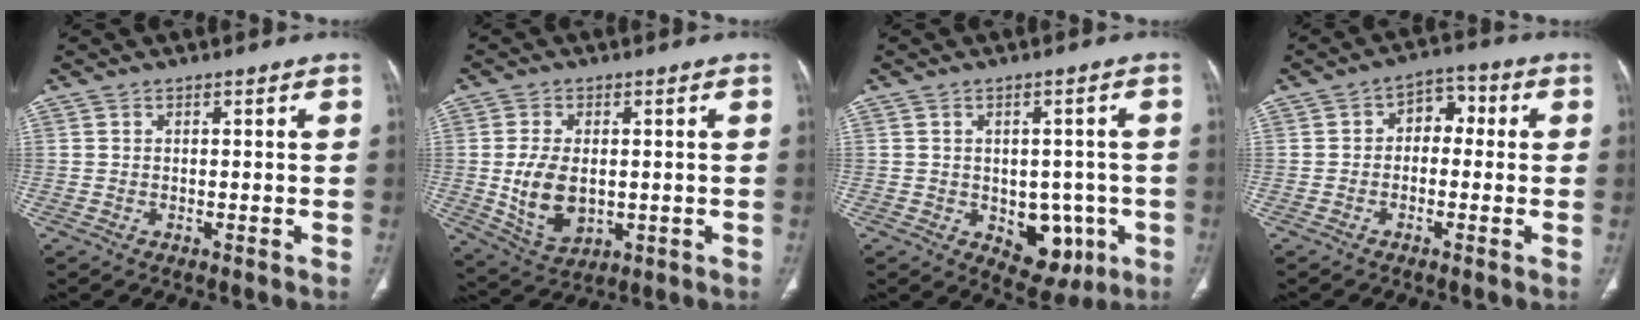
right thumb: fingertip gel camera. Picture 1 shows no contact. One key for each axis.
{"total": 9.8, "fx": -0.3, "fy": 6.2, "fz": 7.6, "tx": -0.134, "ty": -0.009, "tz": 0.011}
{"total": 9.1, "fx": -2.4, "fy": 6.2, "fz": 6.2, "tx": -0.034, "ty": 0.006, "tz": -0.018}
{"total": 5.7, "fx": 0.1, "fy": 4.1, "fz": 3.9, "tx": -0.029, "ty": 0.025, "tz": -0.013}